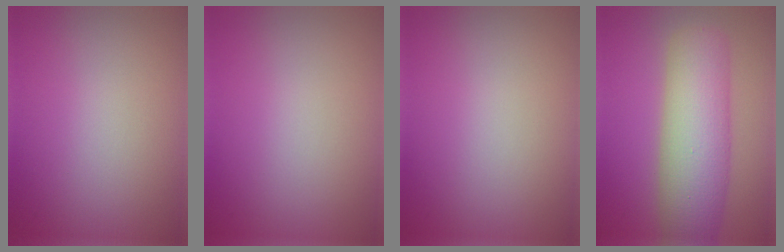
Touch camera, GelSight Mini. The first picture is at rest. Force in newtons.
{"total": 0.0}
{"total": 0.0}
{"total": 8.9, "press": 8.9, "slide": 0.2}